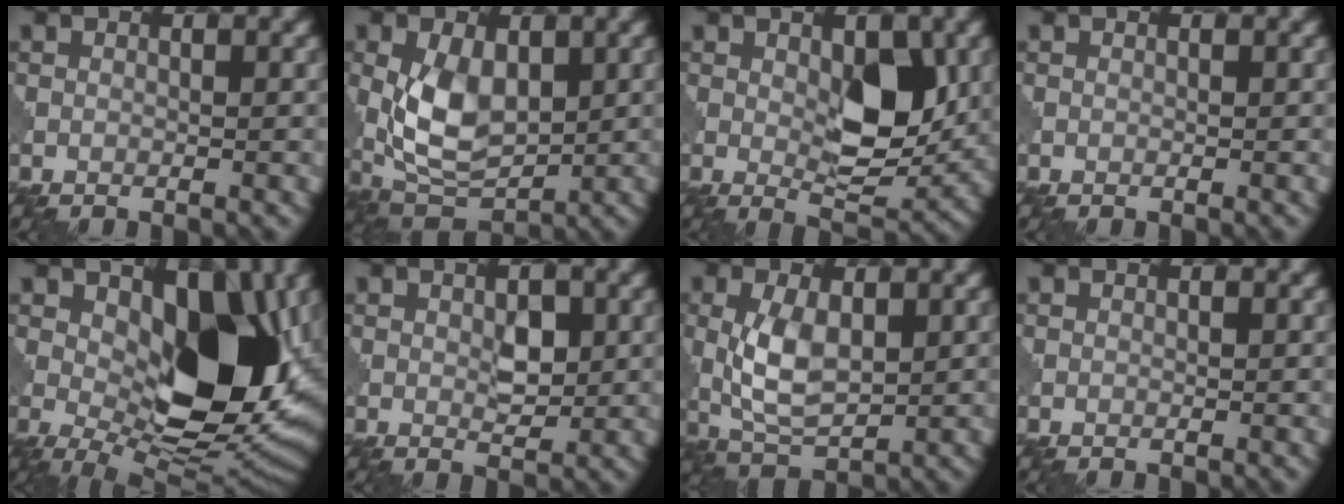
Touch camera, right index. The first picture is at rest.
{"total": 6.4, "force": [0.9, 4.1, 4.8], "torque": [-0.111, -0.004, 0.020]}
{"total": 6.3, "force": [1.1, 2.9, 5.5], "torque": [-0.080, -0.010, 0.025]}
{"total": 0.0}
{"total": 12.7, "force": [1.6, 6.6, 10.7], "torque": [-0.138, -0.013, 0.032]}
{"total": 2.1, "force": [0.7, 1.2, 1.5], "torque": [-0.024, -0.004, 0.016]}
{"total": 4.5, "force": [0.8, 2.5, 3.7], "torque": [-0.085, -0.001, 0.021]}
{"total": 0.0}